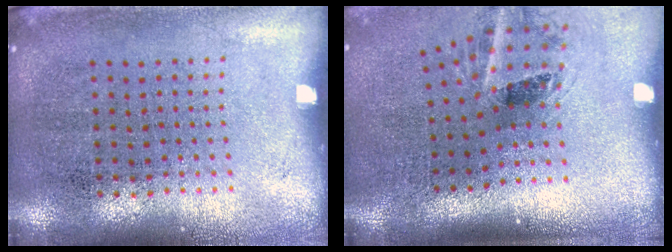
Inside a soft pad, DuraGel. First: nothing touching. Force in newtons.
{"total": 1.6, "press": 1.1, "slide": 1.1}